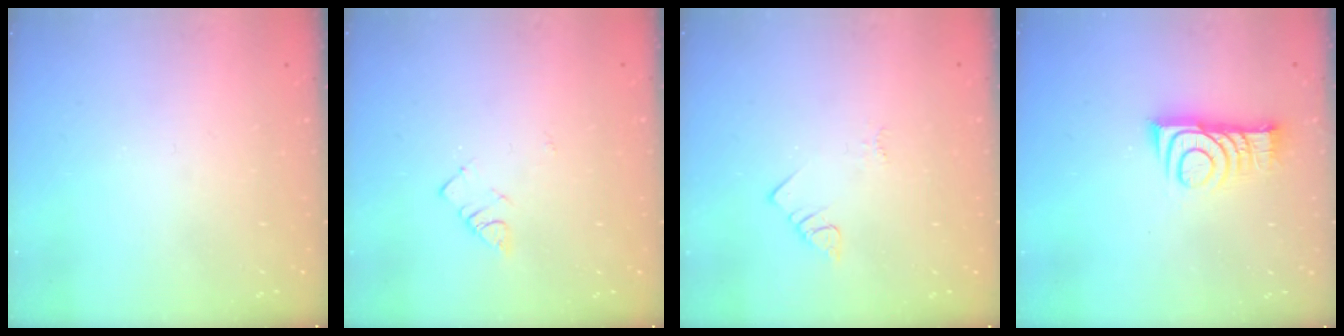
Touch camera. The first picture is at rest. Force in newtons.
{"total": 2.8, "press": 2.7, "slide": 0.4}
{"total": 2.0, "press": 2.0, "slide": 0.4}
{"total": 9.6, "press": 9.6, "slide": 0.1}